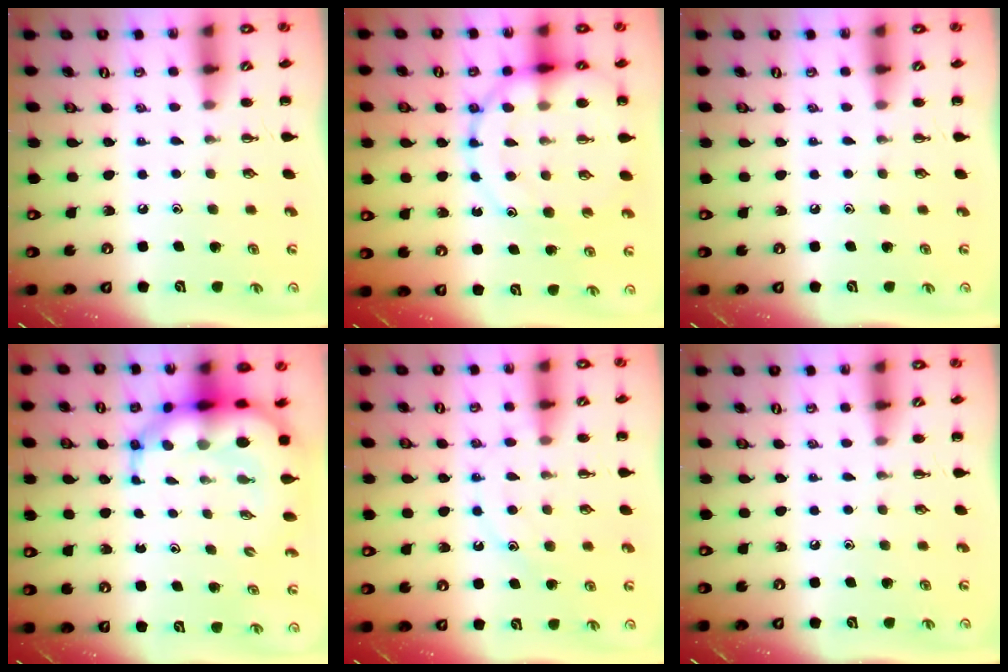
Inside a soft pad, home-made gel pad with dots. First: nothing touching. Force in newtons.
{"total": 15.9, "press": 15.8, "slide": 2.4}
{"total": 0.0}
{"total": 12.0, "press": 11.5, "slide": 3.2}
{"total": 11.9, "press": 11.9, "slide": 0.7}
{"total": 0.0}